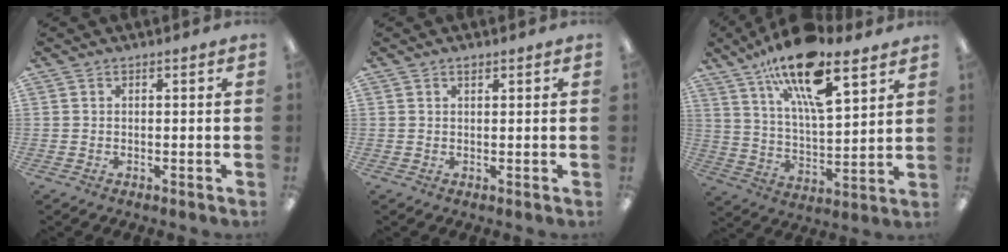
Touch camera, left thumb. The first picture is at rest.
{"total": 0.9, "force": [0.7, 0.3, 0.4], "torque": [-0.009, 0.001, 0.013]}
{"total": 19.9, "force": [13.3, 6.5, 13.3], "torque": [-0.224, -0.069, 0.223]}